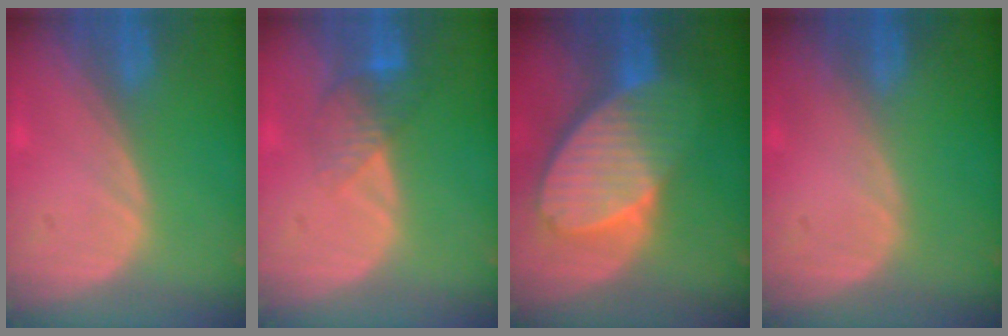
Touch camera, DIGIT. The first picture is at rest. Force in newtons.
{"total": 4.4, "press": 3.8, "slide": 2.1}
{"total": 10.3, "press": 9.0, "slide": 5.0}
{"total": 0.0}